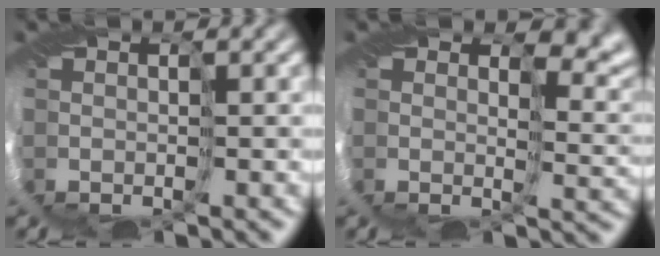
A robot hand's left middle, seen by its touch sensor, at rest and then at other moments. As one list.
[{"total": 4.9, "force": [3.3, 2.4, 2.8], "torque": [-0.050, -0.012, 0.060]}]